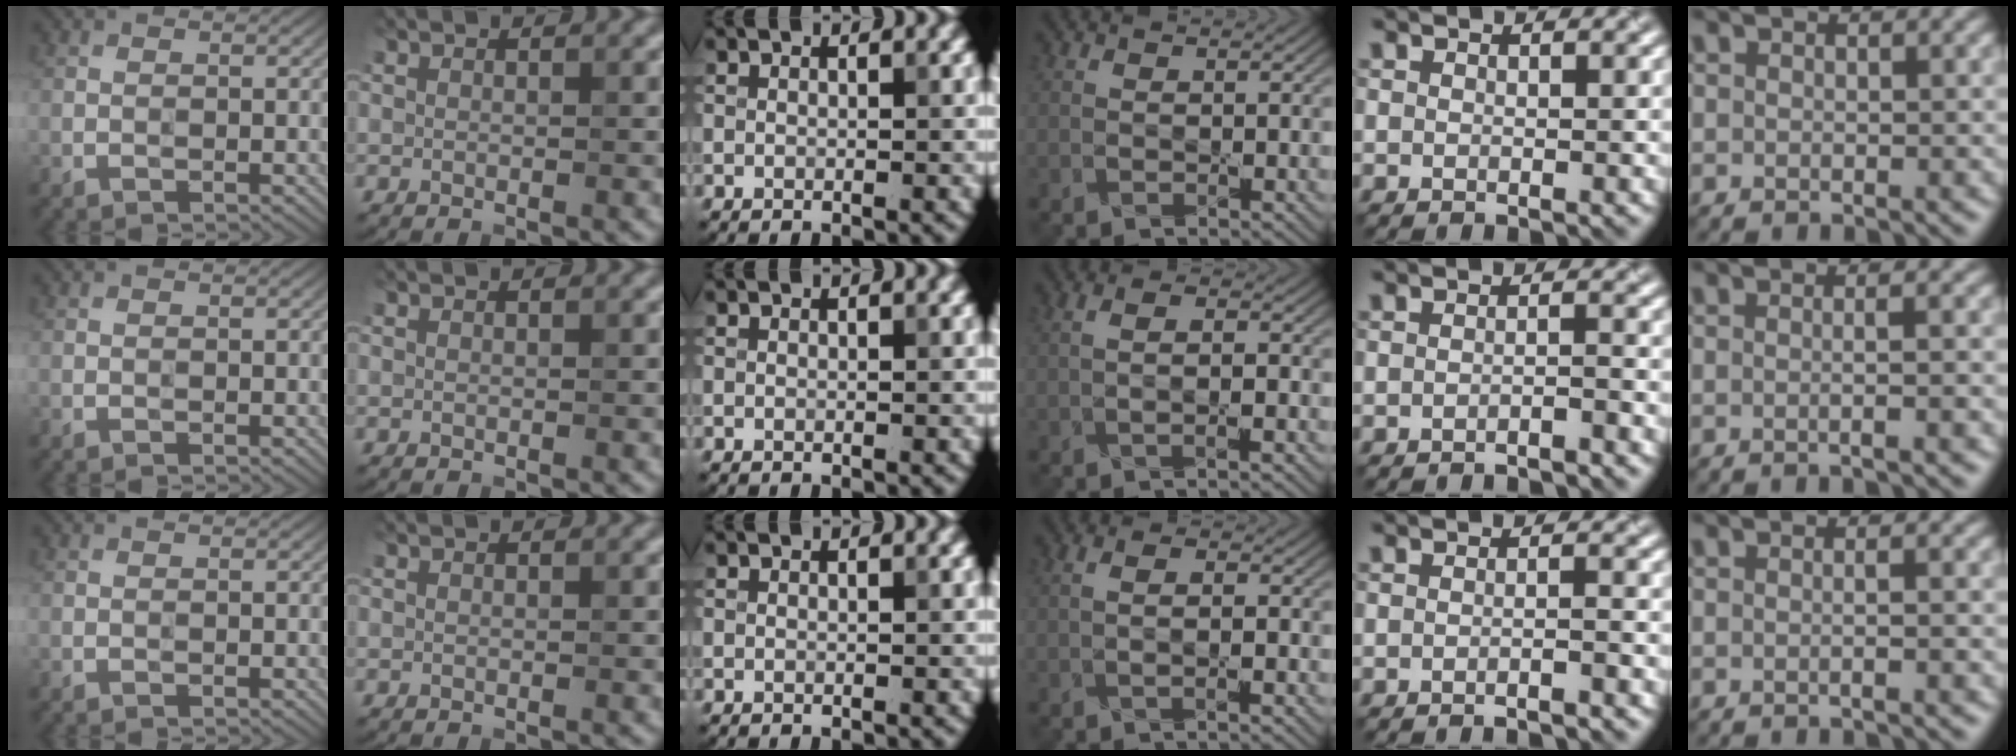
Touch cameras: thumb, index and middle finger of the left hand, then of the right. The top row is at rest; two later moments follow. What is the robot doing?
{"motion": "wipe", "object": "paper plate"}